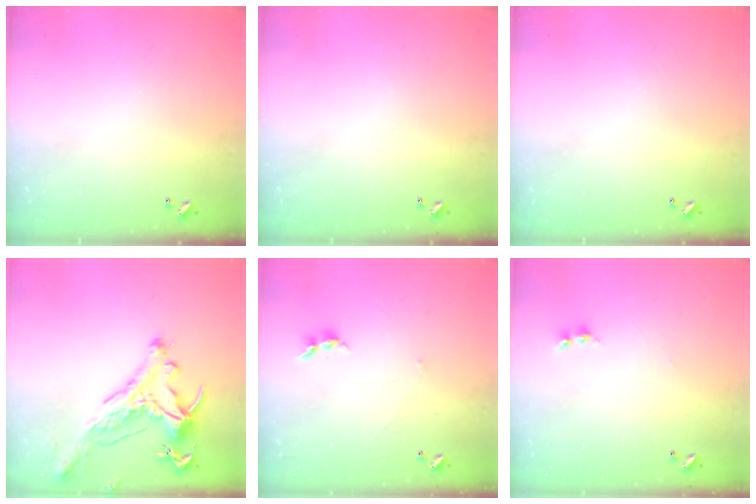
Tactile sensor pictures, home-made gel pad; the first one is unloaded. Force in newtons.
{"total": 0.0}
{"total": 0.0}
{"total": 1.7, "press": 0.9, "slide": 1.4}
{"total": 0.7, "press": 0.3, "slide": 0.6}
{"total": 1.5, "press": 1.4, "slide": 0.5}